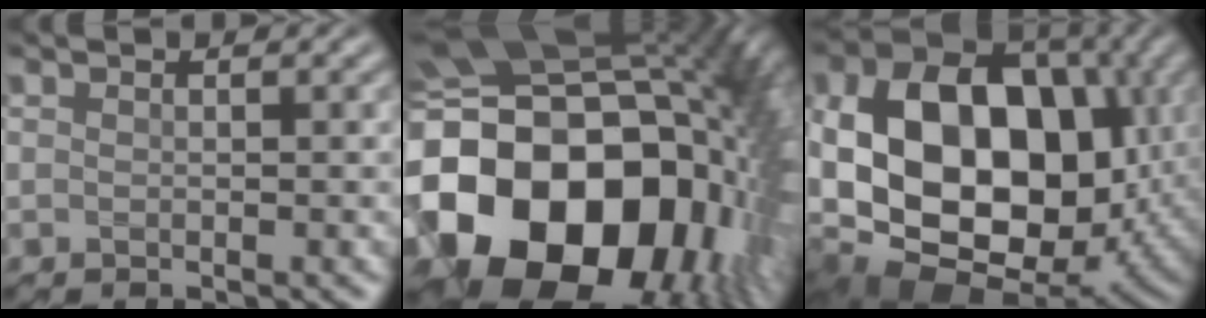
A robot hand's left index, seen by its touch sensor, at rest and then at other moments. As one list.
[{"total": 21.8, "force": [-4.7, 16.2, 13.7], "torque": [-0.290, -0.038, -0.069]}, {"total": 19.0, "force": [-0.1, 13.8, 13.1], "torque": [-0.254, -0.013, 0.018]}]